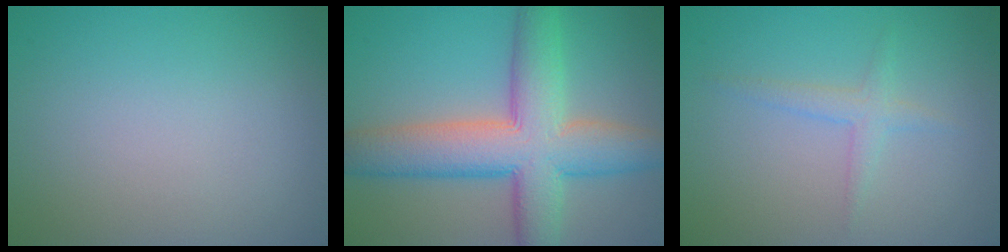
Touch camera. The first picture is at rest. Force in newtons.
{"total": 9.5, "press": 9.5, "slide": 0.4}
{"total": 1.6, "press": 1.6, "slide": 0.1}